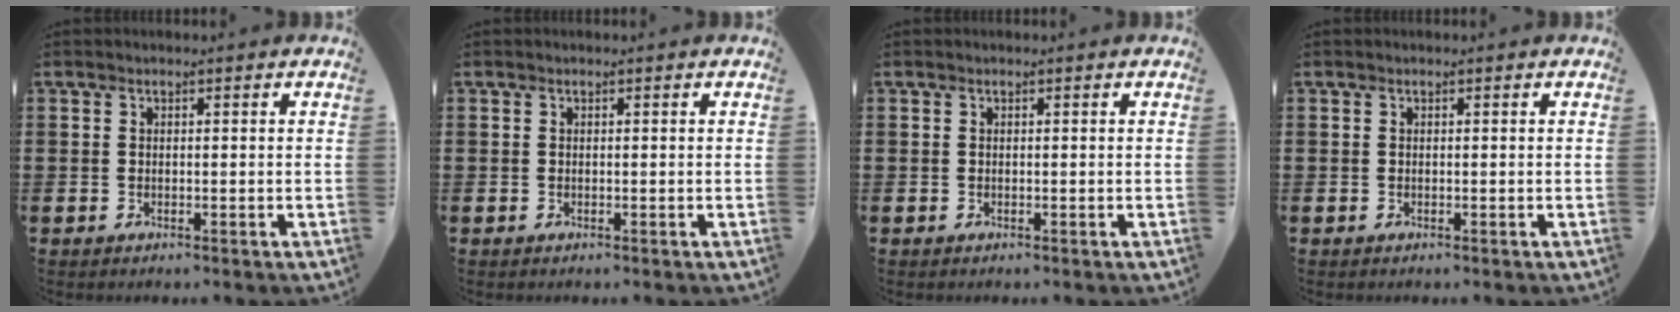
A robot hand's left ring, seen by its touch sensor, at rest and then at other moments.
{"total": 0.0}
{"total": 0.0}
{"total": 0.0}